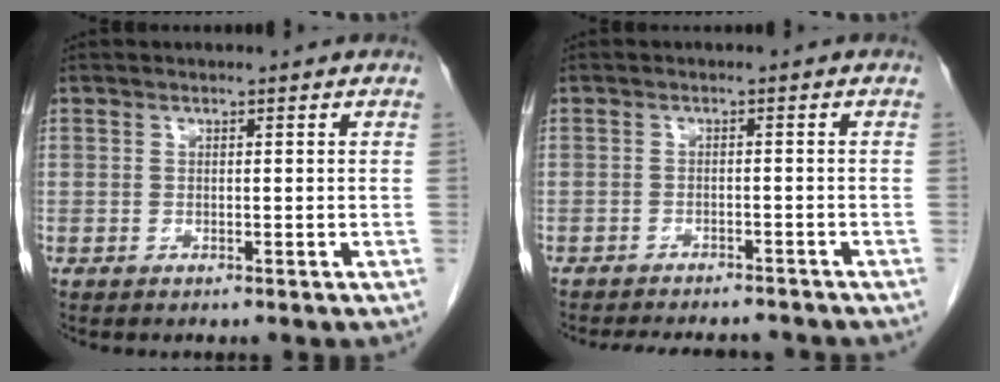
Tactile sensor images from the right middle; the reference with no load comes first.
{"total": 9.1, "force": [-8.3, 2.4, 2.8], "torque": [-0.042, 0.002, -0.105]}